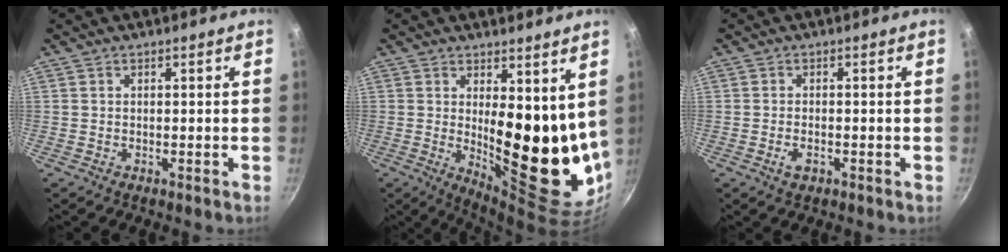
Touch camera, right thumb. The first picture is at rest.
{"total": 15.2, "force": [3.8, 5.7, 13.6], "torque": [-0.153, -0.067, 0.067]}
{"total": 2.3, "force": [-1.0, 1.3, 1.7], "torque": [-0.031, 0.005, -0.016]}